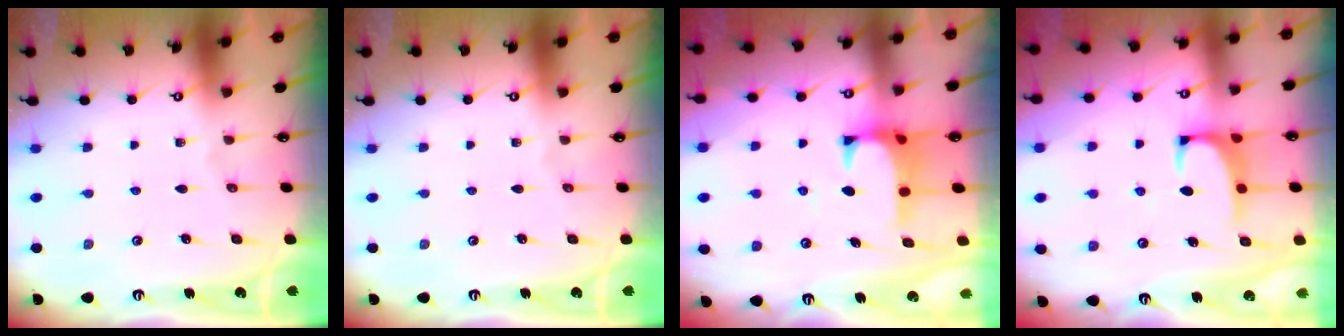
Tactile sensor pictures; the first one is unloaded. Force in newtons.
{"total": 0.0}
{"total": 1.4, "press": 1.2, "slide": 0.8}
{"total": 2.0, "press": 1.7, "slide": 1.0}